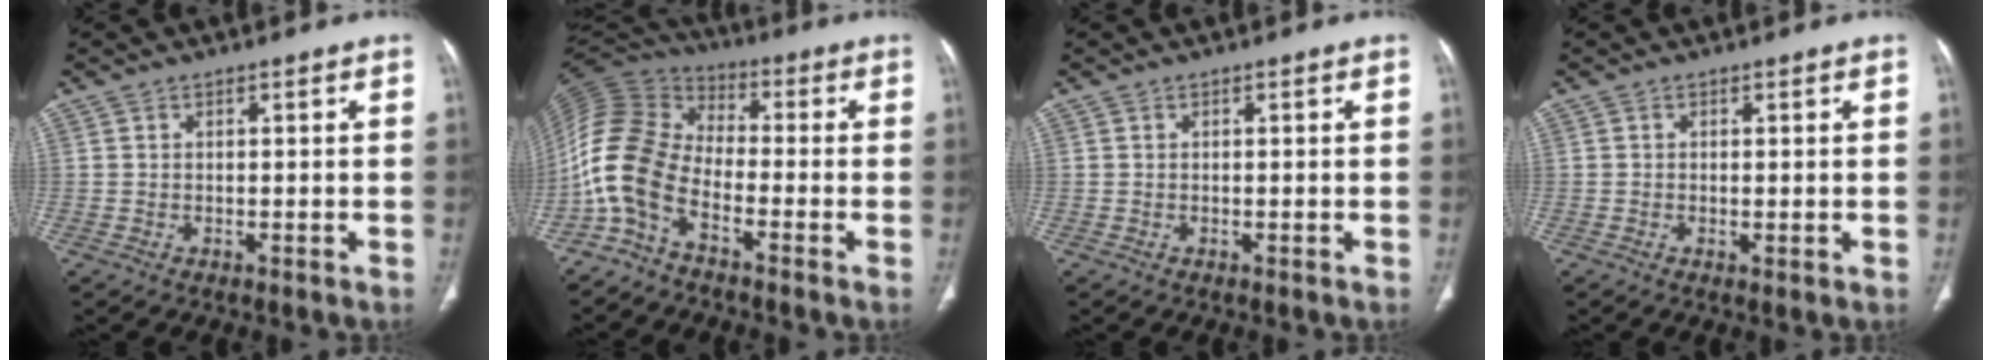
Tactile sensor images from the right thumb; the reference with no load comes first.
{"total": 12.6, "force": [-5.4, 7.3, 8.7], "torque": [-0.188, 0.061, -0.123]}
{"total": 0.0}
{"total": 0.9, "force": [-0.1, 0.3, 0.8], "torque": [-0.018, -0.004, -0.001]}